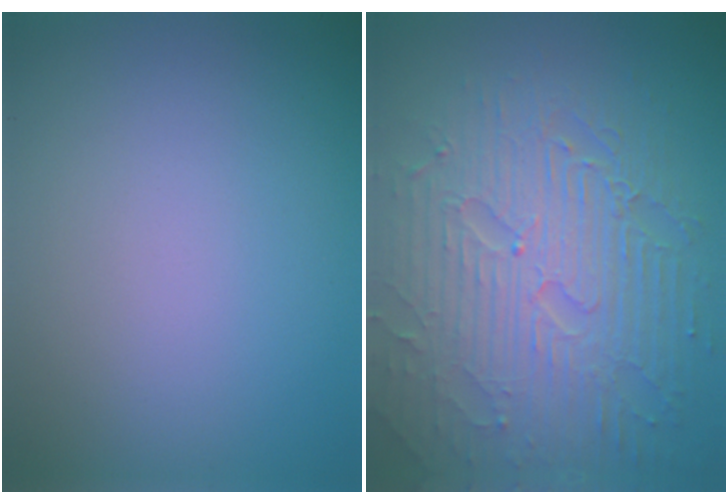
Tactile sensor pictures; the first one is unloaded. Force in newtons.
{"total": 8.9, "press": 6.3, "slide": 6.3}